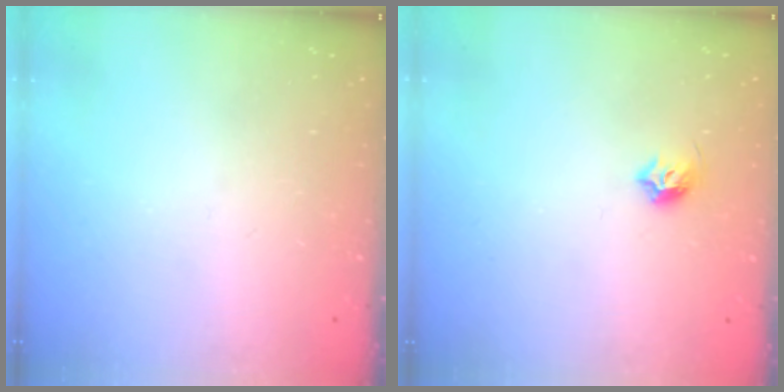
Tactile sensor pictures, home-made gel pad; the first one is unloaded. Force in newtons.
{"total": 5.6, "press": 5.5, "slide": 1.3}